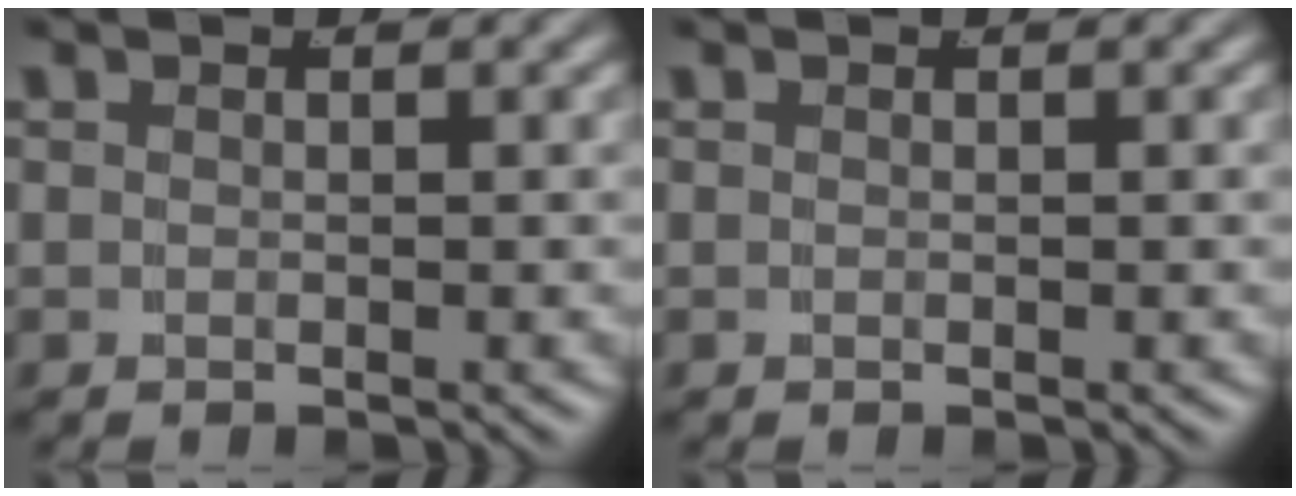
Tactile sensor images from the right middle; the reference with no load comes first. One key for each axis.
{"total": 0.0}